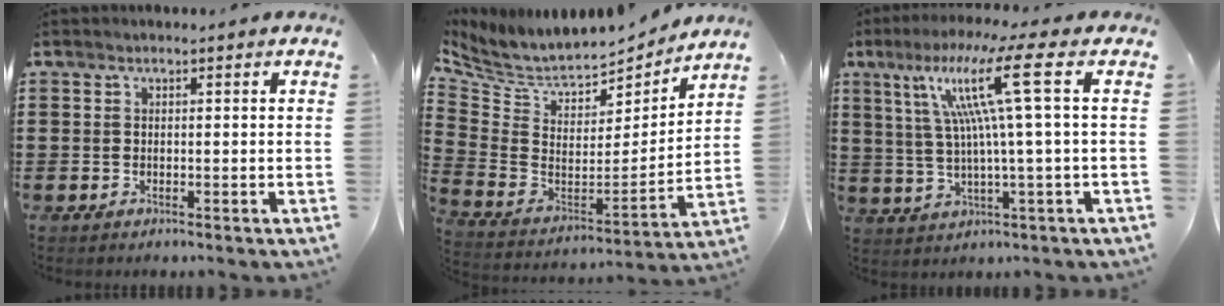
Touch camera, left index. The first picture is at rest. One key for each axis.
{"total": 6.5, "fx": 6.1, "fy": 1.6, "fz": 1.7, "tx": -0.072, "ty": -0.055, "tz": 0.103}
{"total": 12.4, "fx": 3.9, "fy": -0.1, "fz": 11.8, "tx": -0.238, "ty": 0.007, "tz": 0.052}